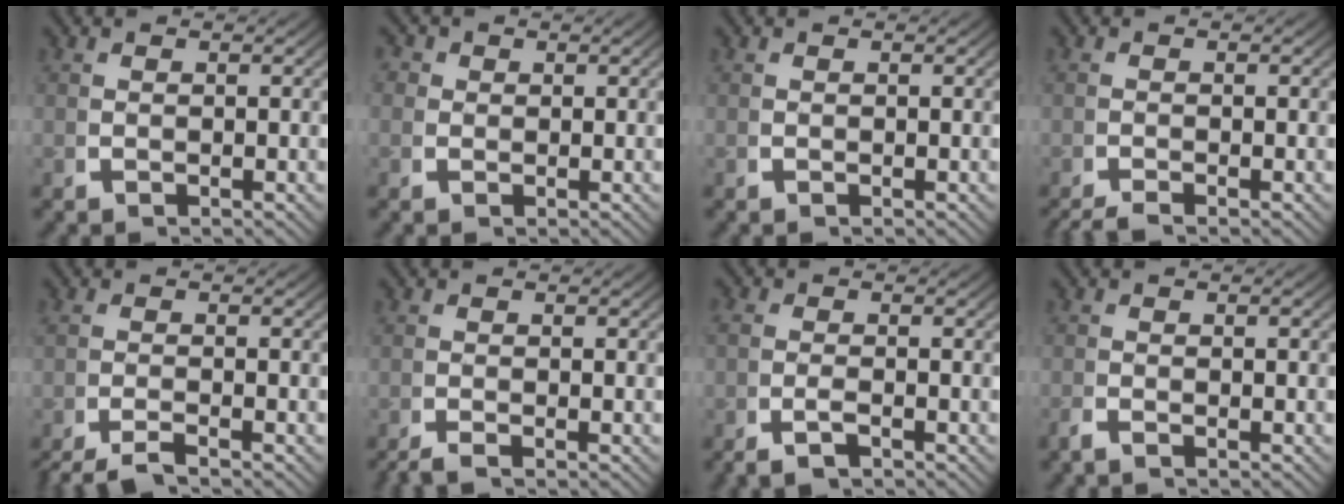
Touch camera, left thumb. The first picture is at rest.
{"total": 2.1, "force": [0.6, 1.9, 0.6], "torque": [-0.016, -0.007, 0.006]}
{"total": 0.0}
{"total": 2.0, "force": [-1.8, 0.3, 0.7], "torque": [-0.009, -0.009, -0.031]}
{"total": 3.2, "force": [-2.8, 0.6, 1.5], "torque": [-0.034, -0.010, -0.046]}
{"total": 1.3, "force": [-1.2, 0.1, 0.6], "torque": [-0.011, -0.007, -0.020]}
{"total": 1.7, "force": [-1.2, 0.7, 1.1], "torque": [-0.029, -0.008, -0.017]}
{"total": 1.0, "force": [-0.8, 0.1, 0.6], "torque": [-0.011, -0.001, -0.018]}